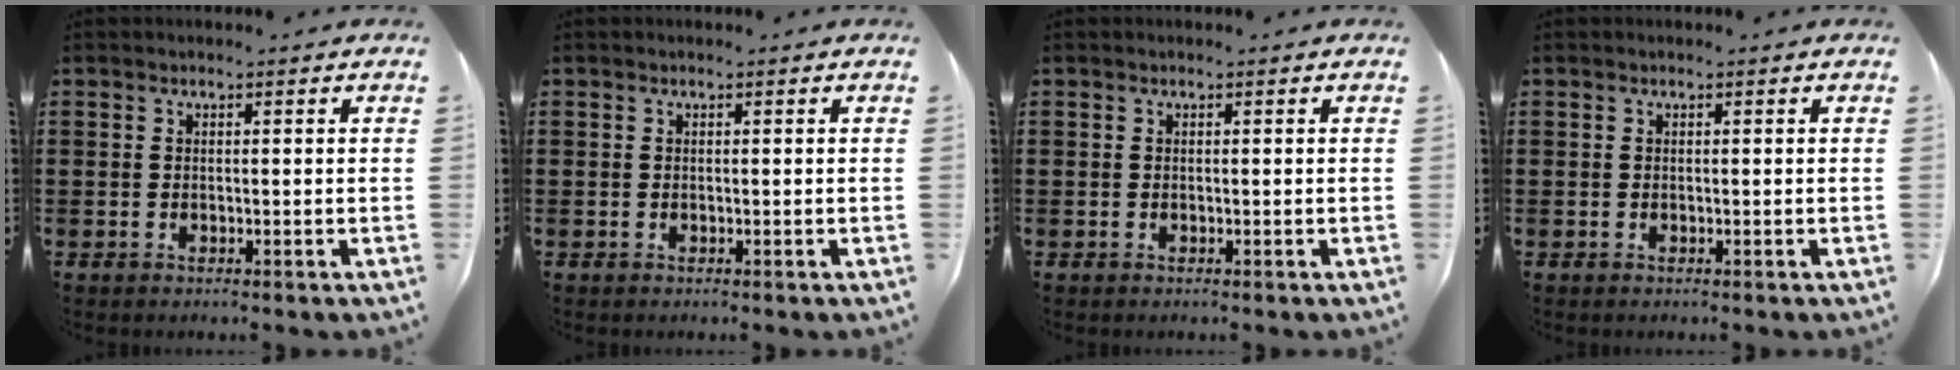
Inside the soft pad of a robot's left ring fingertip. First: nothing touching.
{"total": 0.0}
{"total": 0.0}
{"total": 0.0}